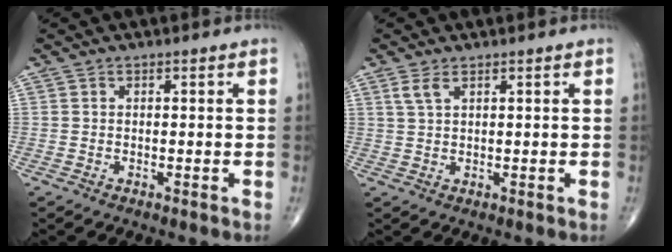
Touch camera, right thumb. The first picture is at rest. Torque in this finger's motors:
{"motor_torque": [0.13, 0.13, 0.83, 0.48, 0.27]}